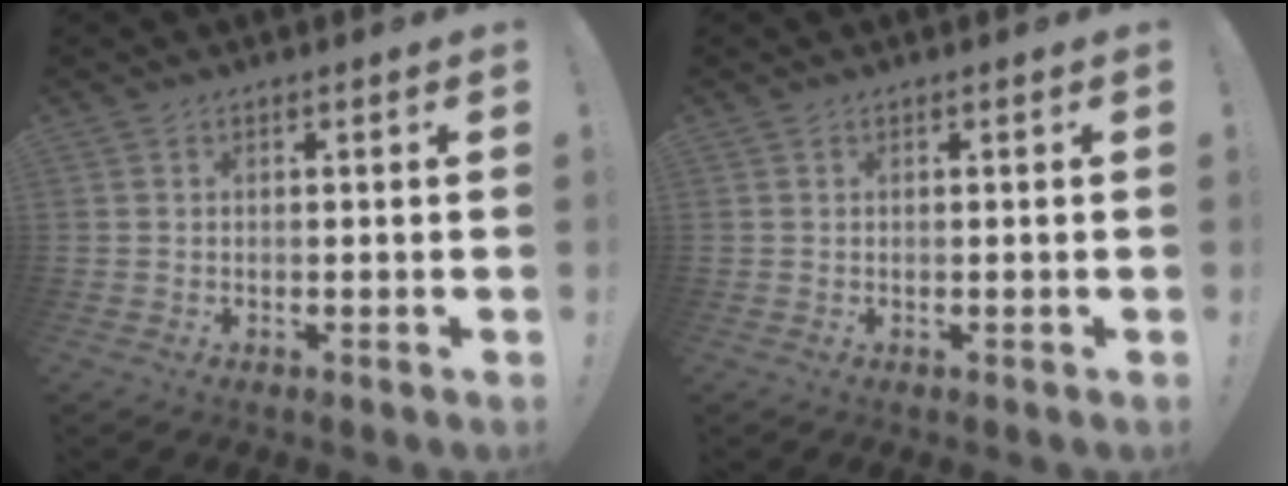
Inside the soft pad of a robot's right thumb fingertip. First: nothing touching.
{"total": 0.0}